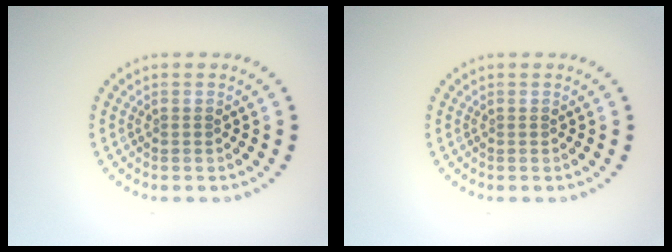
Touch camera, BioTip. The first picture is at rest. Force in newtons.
{"total": 0.0}